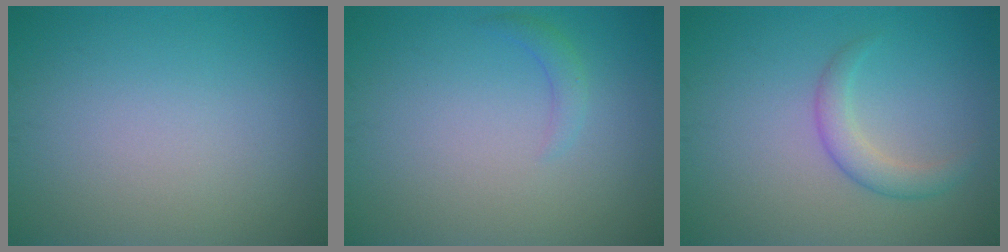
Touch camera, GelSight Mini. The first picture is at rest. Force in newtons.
{"total": 1.3, "press": 1.3, "slide": 0.1}
{"total": 2.3, "press": 2.3, "slide": 0.0}